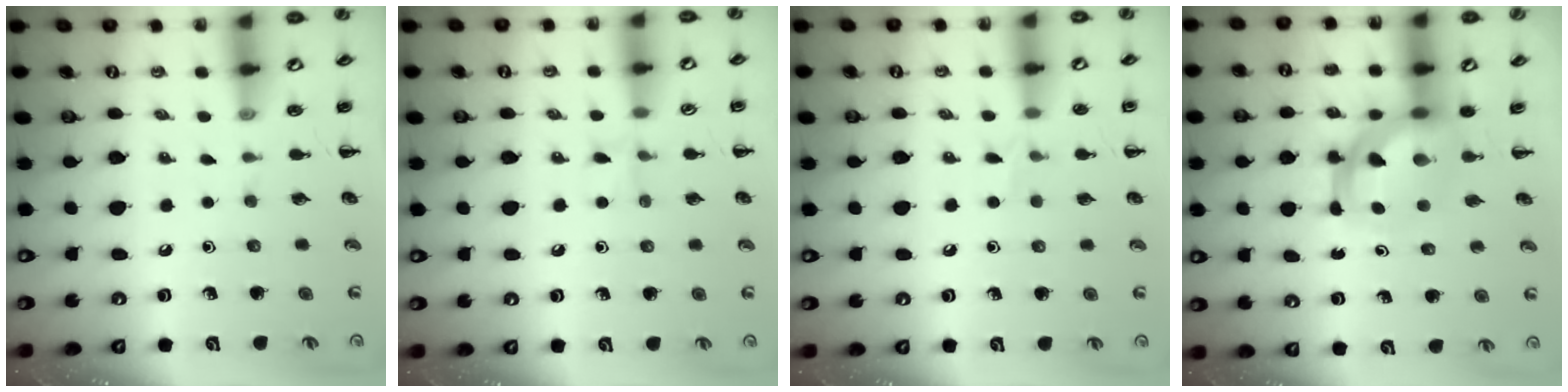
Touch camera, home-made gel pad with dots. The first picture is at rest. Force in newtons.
{"total": 4.5, "press": 4.2, "slide": 1.5}
{"total": 5.3, "press": 5.0, "slide": 1.8}
{"total": 4.9, "press": 4.8, "slide": 0.8}